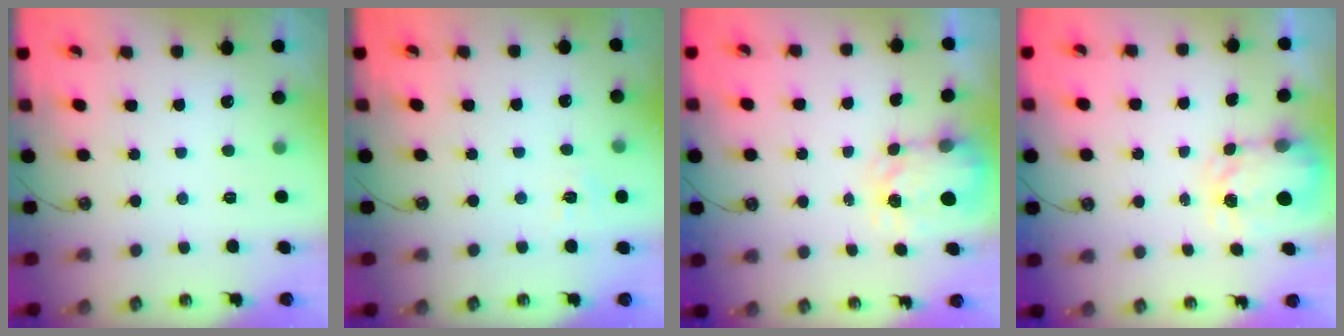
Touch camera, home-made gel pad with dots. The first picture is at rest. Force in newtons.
{"total": 6.5, "press": 6.5, "slide": 0.6}
{"total": 3.8, "press": 3.7, "slide": 0.5}
{"total": 3.9, "press": 3.8, "slide": 0.6}